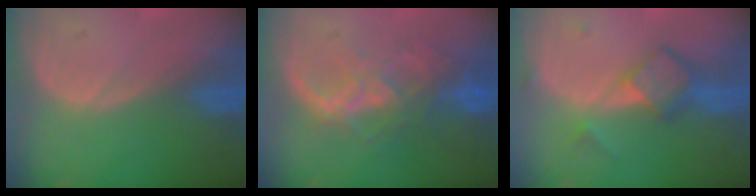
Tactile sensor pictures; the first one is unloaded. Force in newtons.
{"total": 8.8, "press": 7.4, "slide": 4.7}
{"total": 5.9, "press": 5.1, "slide": 3.1}